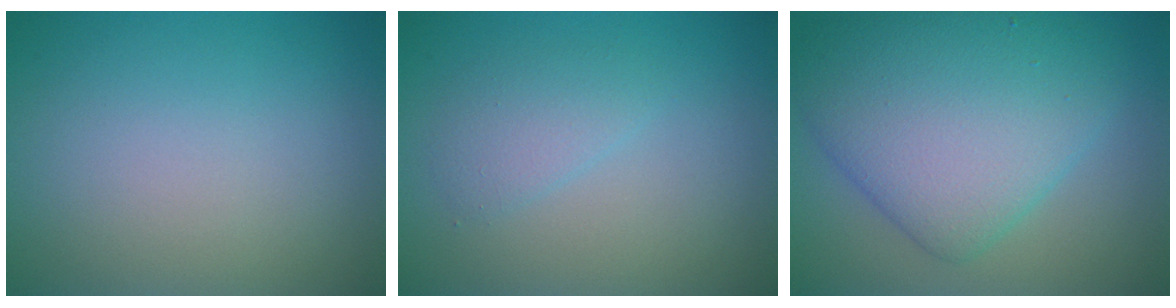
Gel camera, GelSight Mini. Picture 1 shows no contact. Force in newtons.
{"total": 1.8, "press": 1.8, "slide": 0.2}
{"total": 8.8, "press": 8.8, "slide": 0.3}